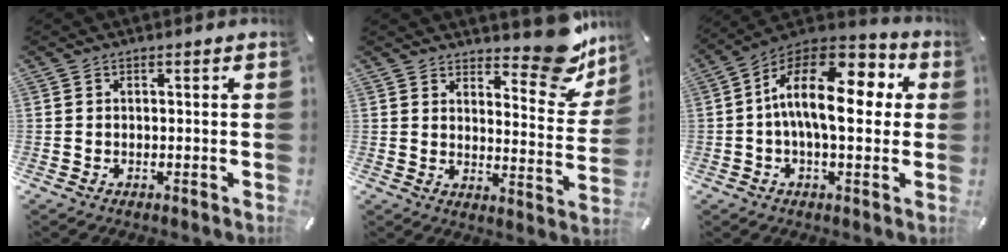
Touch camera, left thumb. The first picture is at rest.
{"total": 14.8, "force": [11.5, 6.2, 7.0], "torque": [-0.064, -0.104, 0.196]}
{"total": 18.8, "force": [2.2, 9.5, 16.0], "torque": [-0.272, -0.014, 0.033]}